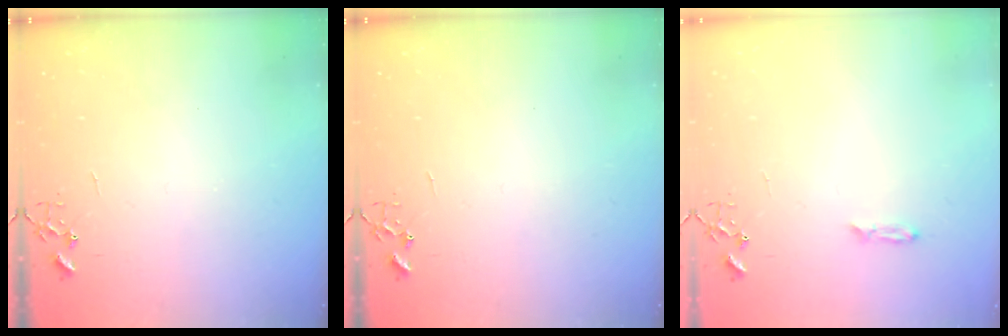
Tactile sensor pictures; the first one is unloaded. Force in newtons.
{"total": 0.0}
{"total": 3.7, "press": 3.6, "slide": 0.4}